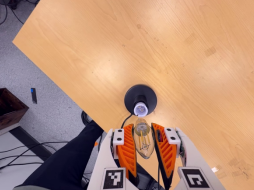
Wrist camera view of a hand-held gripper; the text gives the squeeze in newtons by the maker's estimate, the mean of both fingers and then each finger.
{"total": 22.2, "left": 25.0, "right": 19.4}